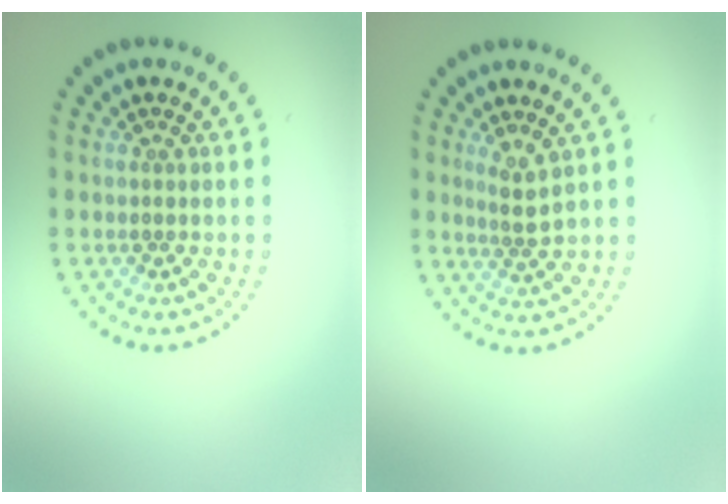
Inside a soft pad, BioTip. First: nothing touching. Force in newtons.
{"total": 1.8, "press": 1.3, "slide": 1.3}